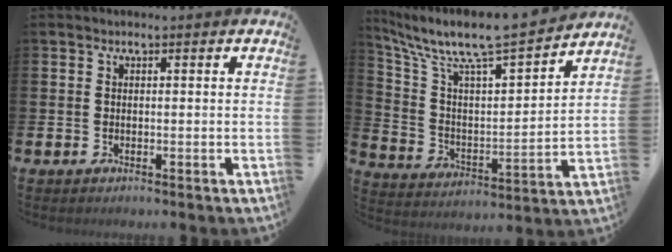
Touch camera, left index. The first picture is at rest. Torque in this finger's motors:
{"motor_torque": [0.52, -0.84, 0.51, 0.21]}